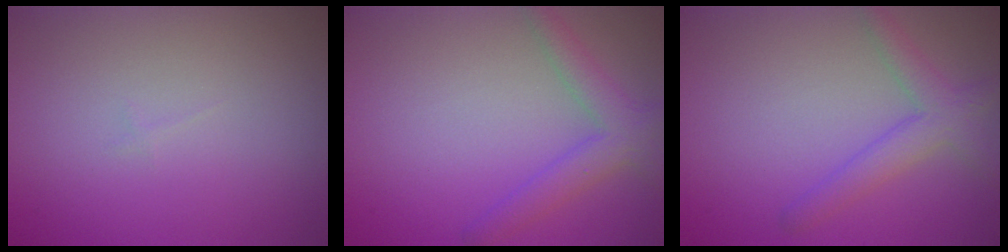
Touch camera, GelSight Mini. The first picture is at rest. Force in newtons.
{"total": 3.3, "press": 3.3, "slide": 0.1}
{"total": 3.0, "press": 3.0, "slide": 0.1}